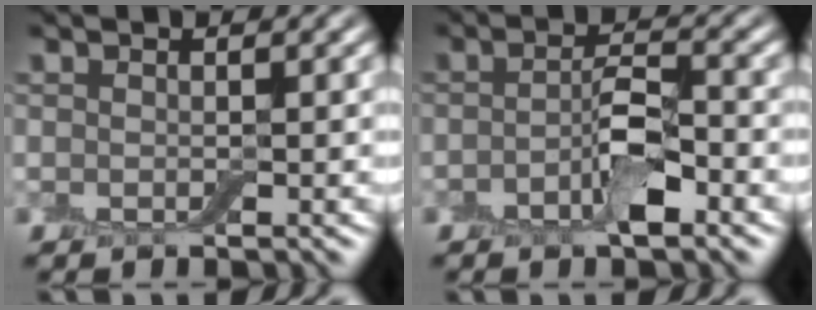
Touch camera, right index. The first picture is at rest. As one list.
[{"total": 3.7, "force": [-1.5, 1.2, 3.1], "torque": [-0.055, 0.004, -0.032]}]